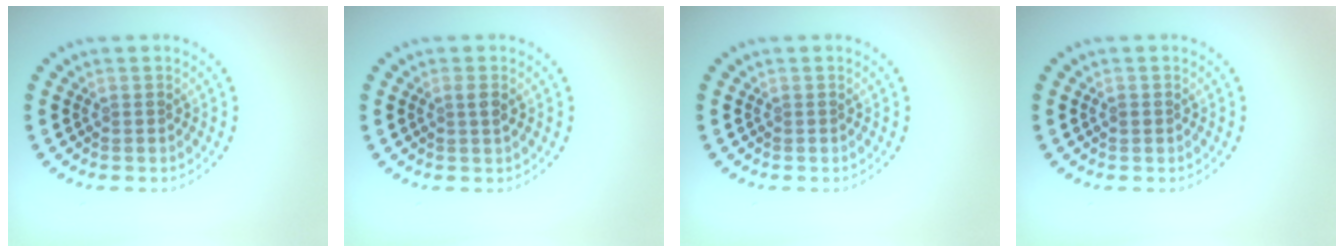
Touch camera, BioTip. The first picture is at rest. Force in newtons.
{"total": 1.1, "press": 0.9, "slide": 0.6}
{"total": 0.0}
{"total": 0.6, "press": 0.6, "slide": 0.2}